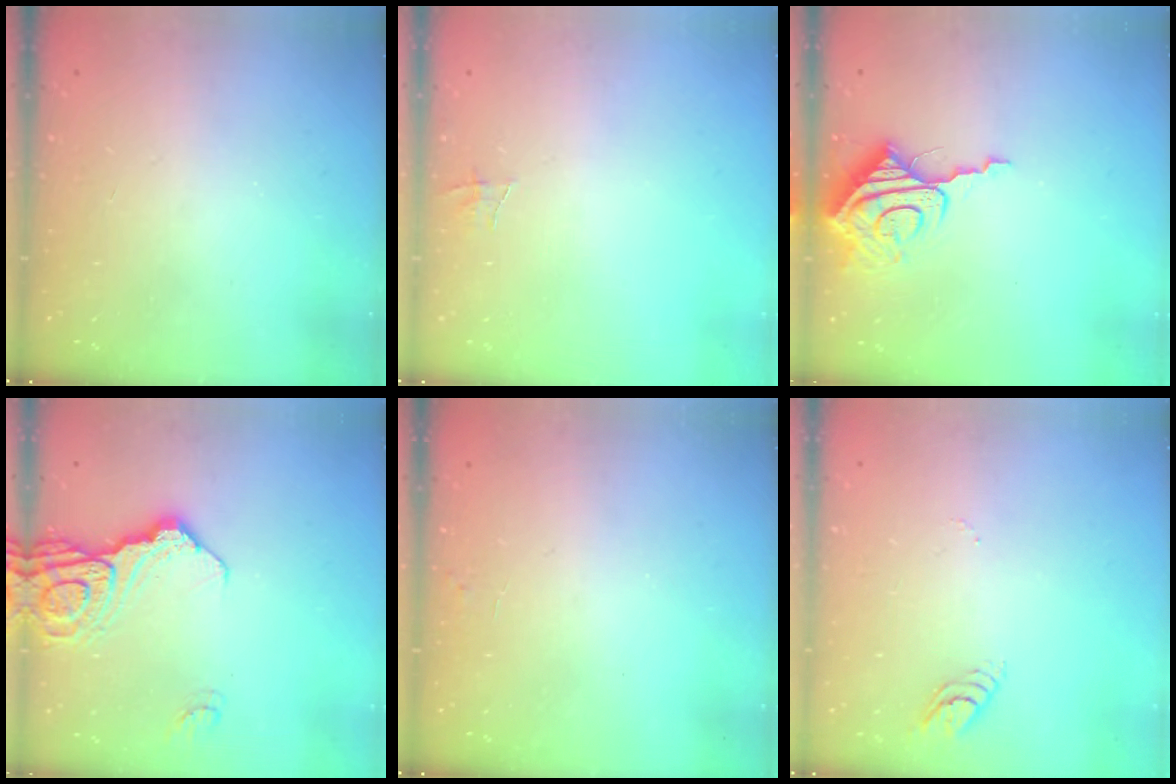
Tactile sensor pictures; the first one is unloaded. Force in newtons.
{"total": 4.3, "press": 4.3, "slide": 0.3}
{"total": 10.5, "press": 10.5, "slide": 1.2}
{"total": 14.0, "press": 13.9, "slide": 1.6}
{"total": 1.7, "press": 1.7, "slide": 0.1}
{"total": 3.8, "press": 3.8, "slide": 0.6}